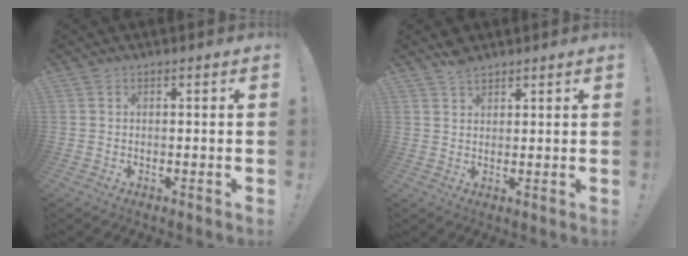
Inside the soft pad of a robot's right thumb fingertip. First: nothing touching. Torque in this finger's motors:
{"motor_torque": [-0.37, 0.40, 0.10, -0.36, 0.00]}